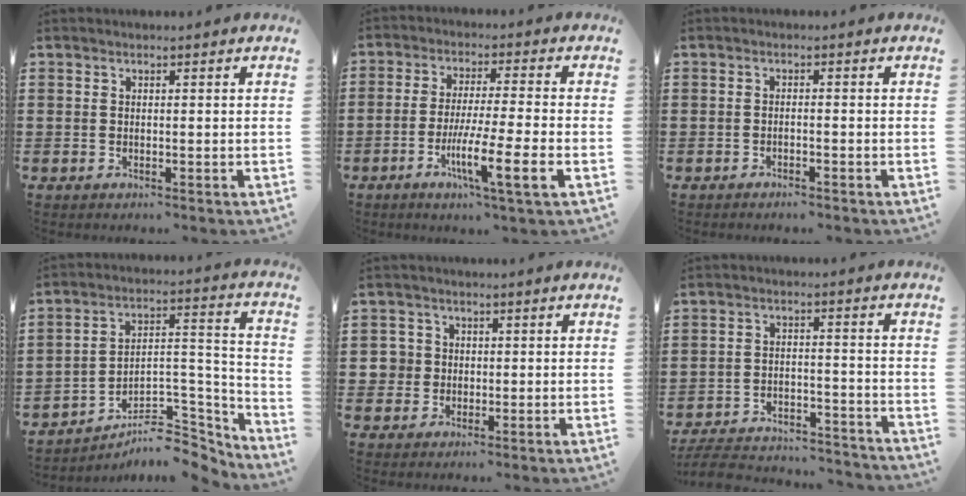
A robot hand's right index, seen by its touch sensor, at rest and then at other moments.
{"total": 8.9, "force": [-4.0, 0.4, 7.9], "torque": [-0.142, -0.009, -0.074]}
{"total": 1.0, "force": [-1.0, -0.1, 0.3], "torque": [-0.007, 0.001, -0.019]}
{"total": 7.9, "force": [-5.9, 3.9, 3.6], "torque": [-0.051, 0.017, -0.105]}
{"total": 3.5, "force": [0.0, 3.4, 0.8], "torque": [-0.038, 0.008, -0.004]}
{"total": 5.9, "force": [-5.7, 0.8, 1.4], "torque": [-0.031, 0.006, -0.114]}